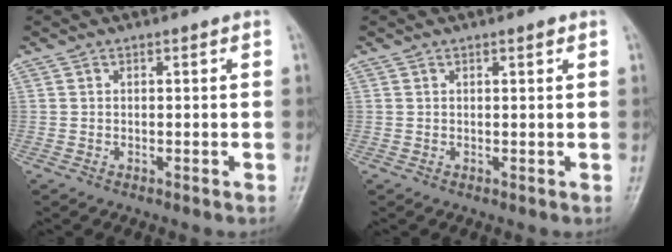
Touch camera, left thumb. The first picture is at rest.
{"total": 1.2, "force": [0.7, 0.3, 0.9], "torque": [-0.013, -0.002, 0.010]}